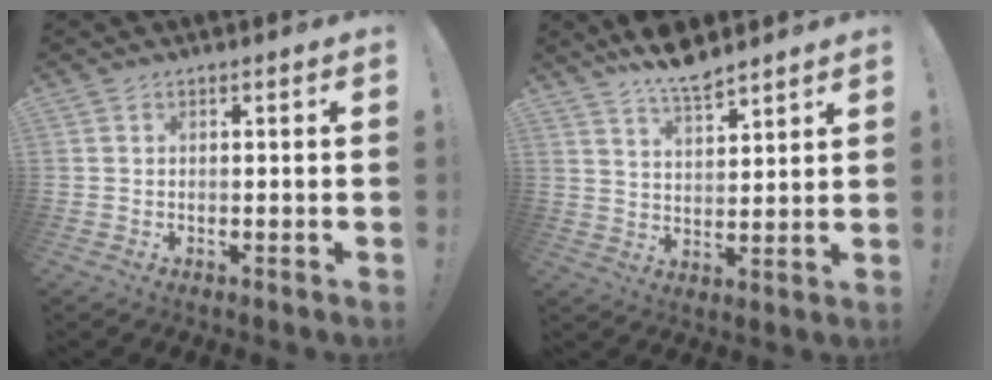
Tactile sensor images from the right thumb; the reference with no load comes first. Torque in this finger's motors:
{"motor_torque": [-0.40, 1.43, 0.86, 0.57, 0.01]}